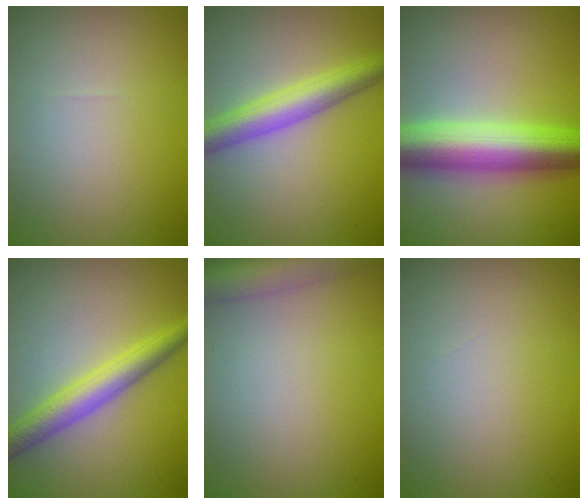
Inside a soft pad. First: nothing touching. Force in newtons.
{"total": 5.2, "press": 5.2, "slide": 0.2}
{"total": 9.9, "press": 9.9, "slide": 0.1}
{"total": 4.5, "press": 4.5, "slide": 0.1}
{"total": 5.5, "press": 5.5, "slide": 0.3}
{"total": 0.0}